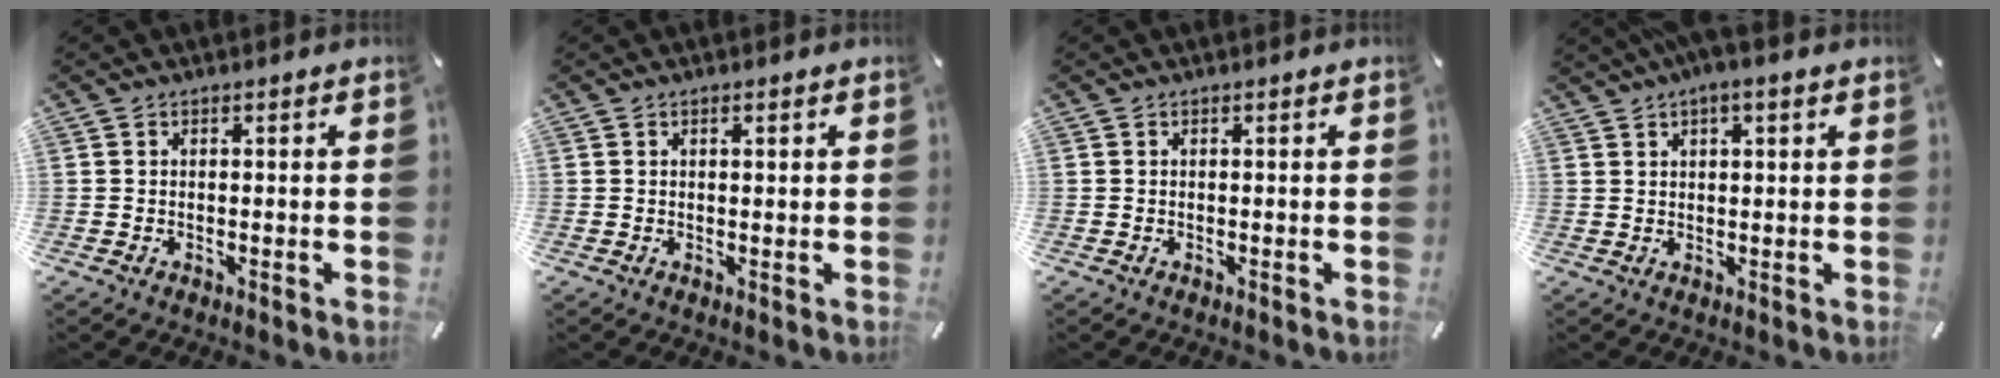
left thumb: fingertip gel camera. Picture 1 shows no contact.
{"total": 0.9, "force": [0.4, 0.2, 0.7], "torque": [-0.014, 0.001, 0.007]}
{"total": 0.0}
{"total": 3.2, "force": [1.9, 0.7, 2.4], "torque": [-0.050, 0.002, 0.034]}